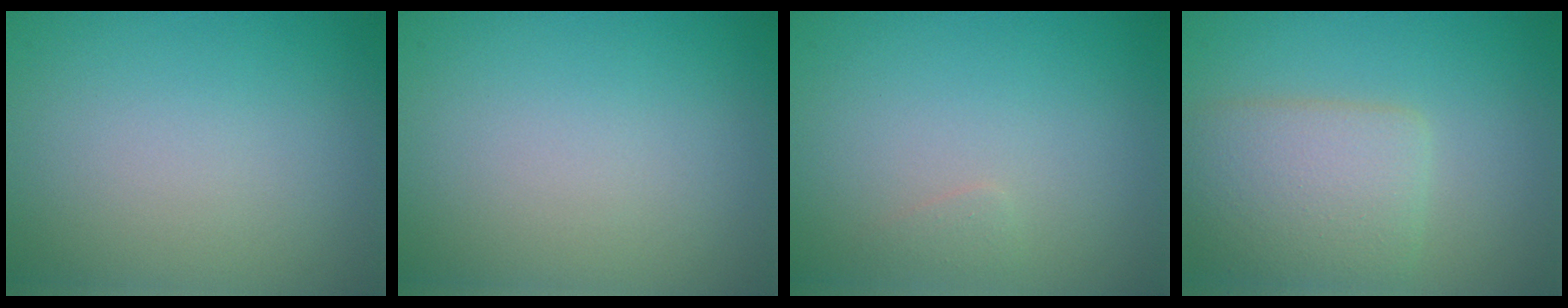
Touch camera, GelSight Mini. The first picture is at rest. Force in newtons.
{"total": 0.0}
{"total": 0.6, "press": 0.6, "slide": 0.1}
{"total": 4.7, "press": 4.7, "slide": 0.1}